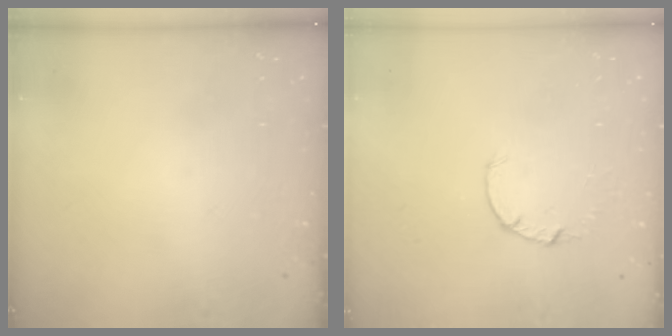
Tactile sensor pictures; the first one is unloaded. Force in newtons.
{"total": 2.6, "press": 2.6, "slide": 0.4}